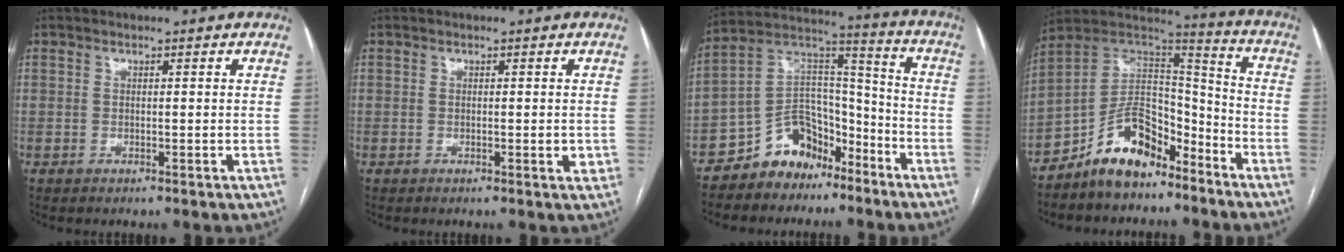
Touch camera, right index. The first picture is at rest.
{"total": 1.5, "force": [-0.2, 0.4, 1.5], "torque": [-0.024, -0.001, 0.000]}
{"total": 11.9, "force": [-8.6, 7.4, 3.9], "torque": [-0.072, 0.064, -0.153]}
{"total": 13.0, "force": [-9.2, 6.2, 6.8], "torque": [-0.123, 0.041, -0.168]}